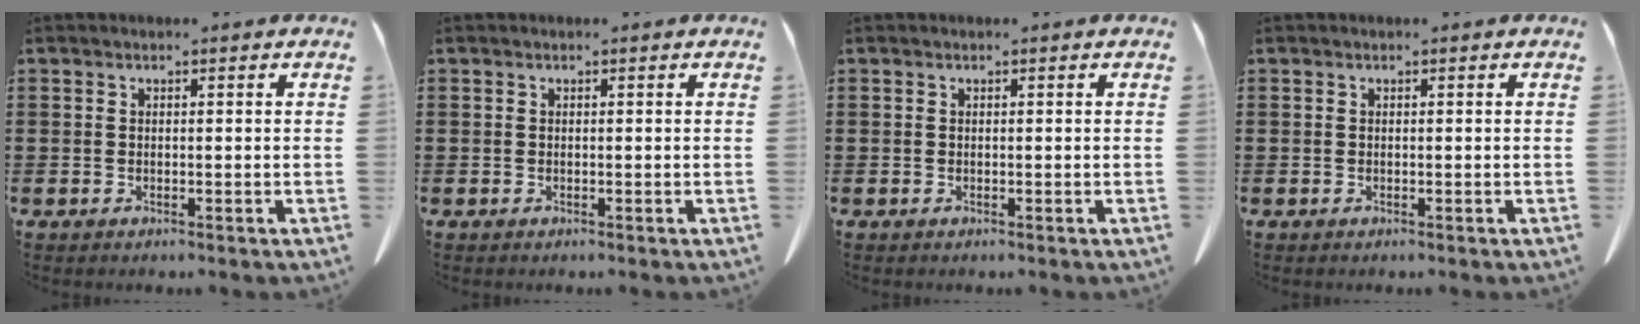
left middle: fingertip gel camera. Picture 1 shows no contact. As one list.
[{"total": 0.0}, {"total": 0.0}, {"total": 0.0}]